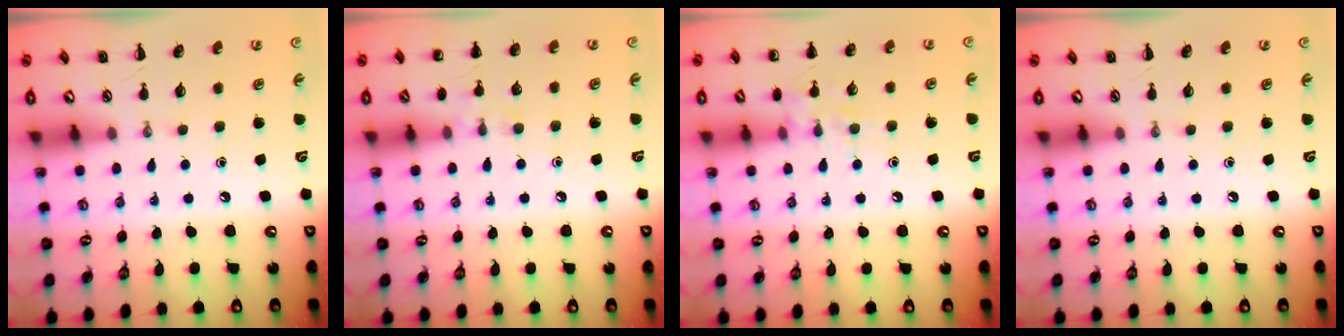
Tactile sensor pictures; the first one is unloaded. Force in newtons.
{"total": 7.0, "press": 6.7, "slide": 2.1}
{"total": 8.8, "press": 8.7, "slide": 1.5}
{"total": 0.0}